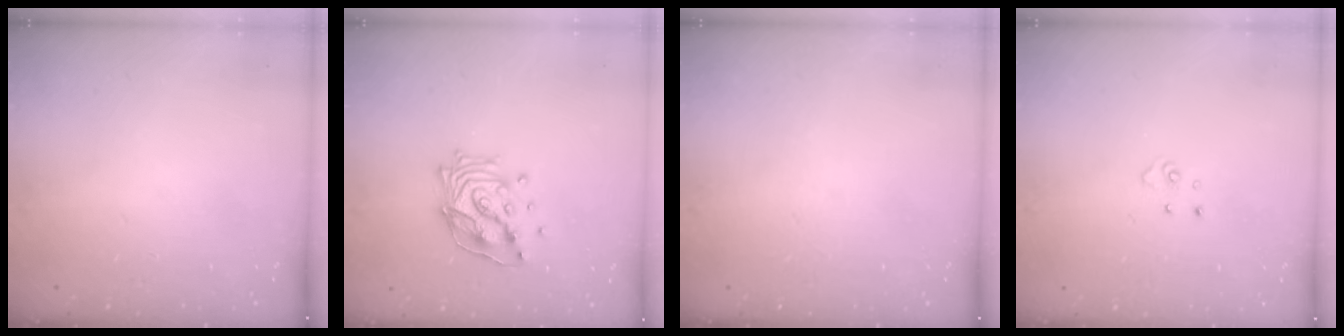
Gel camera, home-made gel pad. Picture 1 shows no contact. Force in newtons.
{"total": 14.4, "press": 14.3, "slide": 1.7}
{"total": 0.0}
{"total": 3.7, "press": 3.7, "slide": 0.3}